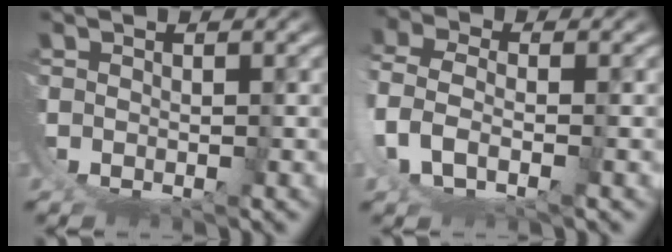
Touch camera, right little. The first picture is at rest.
{"total": 3.6, "force": [-0.5, 1.4, 3.3], "torque": [-0.092, -0.016, 0.001]}